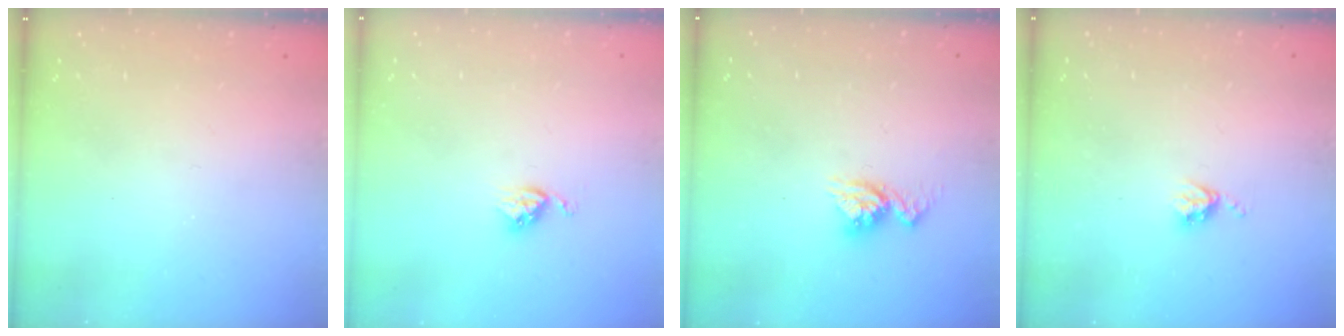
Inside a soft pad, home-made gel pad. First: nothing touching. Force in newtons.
{"total": 3.9, "press": 3.9, "slide": 0.4}
{"total": 9.2, "press": 9.2, "slide": 0.8}
{"total": 3.8, "press": 3.7, "slide": 0.5}